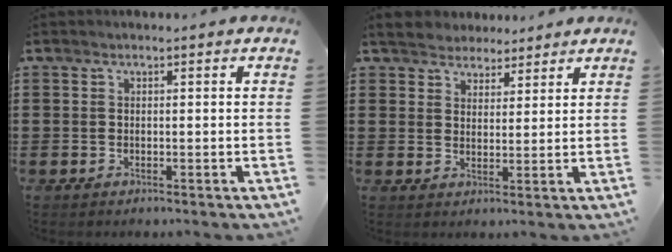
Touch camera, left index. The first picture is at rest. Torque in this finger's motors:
{"motor_torque": [2.10, -0.04, 0.11, 0.07]}